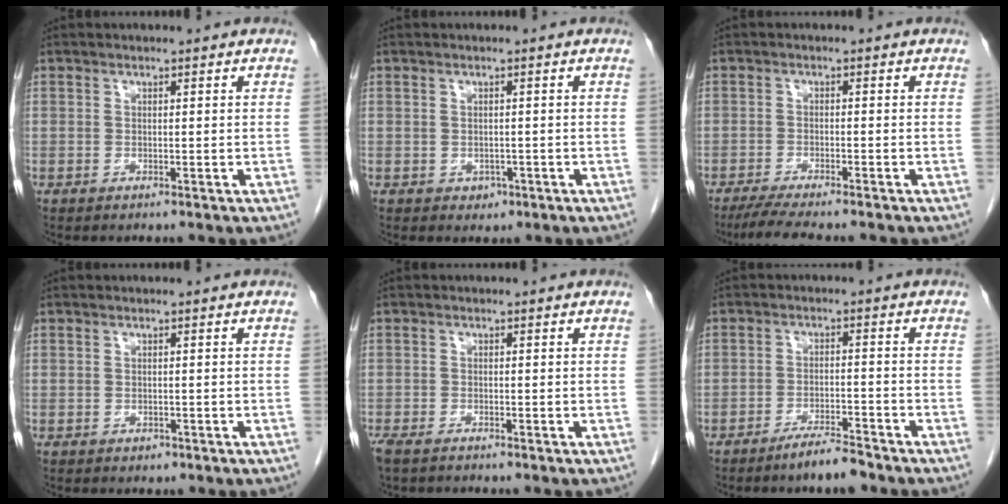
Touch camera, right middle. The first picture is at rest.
{"total": 1.4, "force": [-0.6, 1.2, 0.5], "torque": [-0.007, 0.004, -0.004]}
{"total": 7.2, "force": [-6.2, 0.3, 3.8], "torque": [-0.055, -0.018, -0.100]}
{"total": 0.6, "force": [-0.4, 0.5, 0.2], "torque": [-0.005, 0.001, -0.005]}
{"total": 3.1, "force": [-2.6, 0.9, 1.5], "torque": [-0.025, -0.008, -0.043]}
{"total": 4.8, "force": [-4.0, 0.5, 2.6], "torque": [-0.044, -0.004, -0.071]}